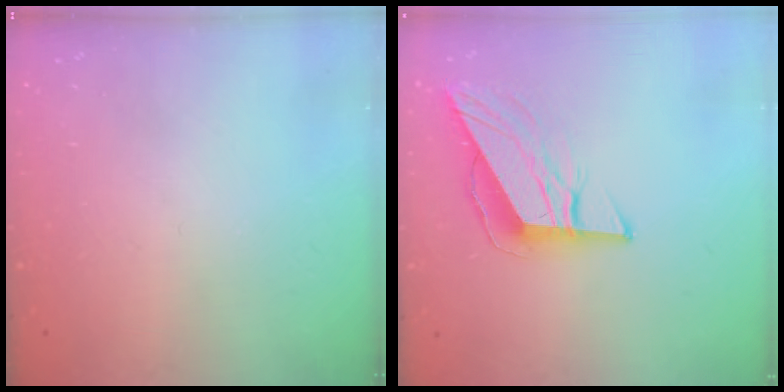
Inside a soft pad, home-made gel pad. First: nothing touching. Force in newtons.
{"total": 9.4, "press": 9.4, "slide": 0.4}